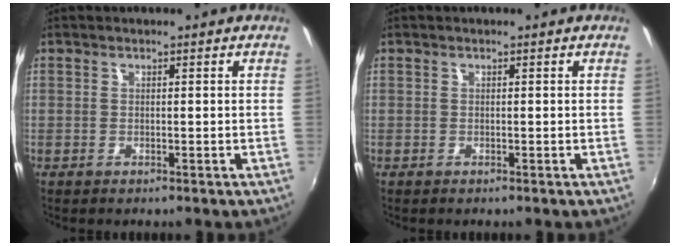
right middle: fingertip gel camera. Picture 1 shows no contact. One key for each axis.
{"total": 0.0}